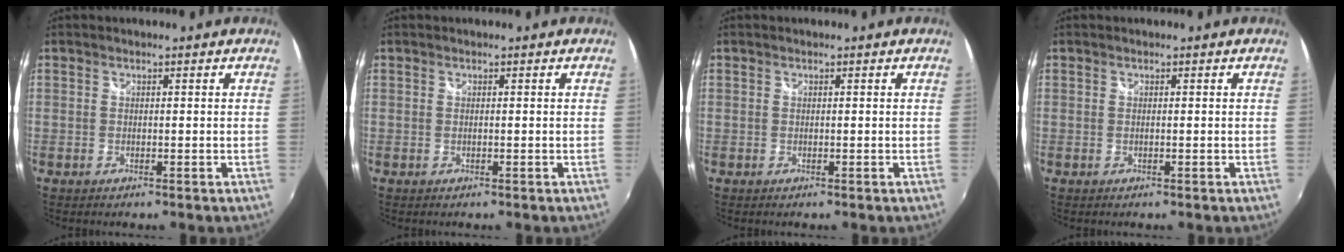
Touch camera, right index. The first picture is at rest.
{"total": 0.0}
{"total": 0.0}
{"total": 0.0}